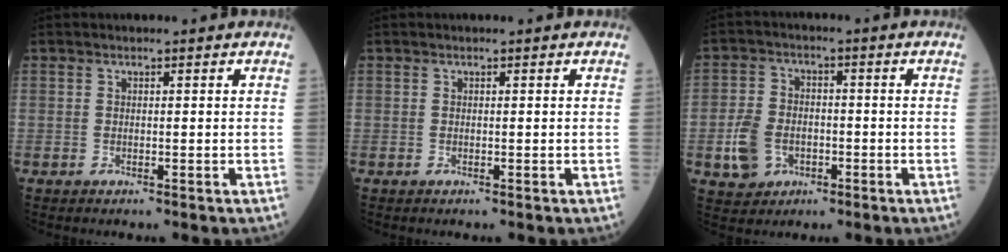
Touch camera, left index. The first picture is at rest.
{"total": 0.0}
{"total": 6.8, "force": [-2.4, 5.2, 3.6], "torque": [-0.090, 0.010, -0.037]}